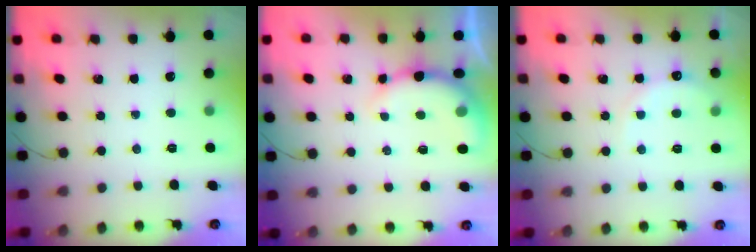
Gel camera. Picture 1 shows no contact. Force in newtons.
{"total": 8.5, "press": 8.3, "slide": 1.5}
{"total": 7.6, "press": 7.5, "slide": 1.4}